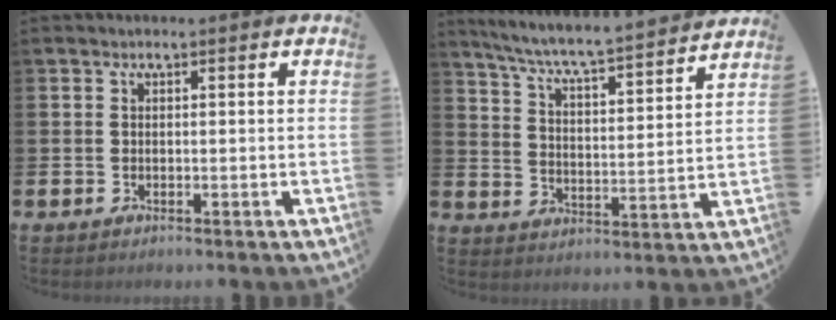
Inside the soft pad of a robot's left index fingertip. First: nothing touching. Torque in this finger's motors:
{"motor_torque": [0.22, -0.75, 0.74, 0.21]}